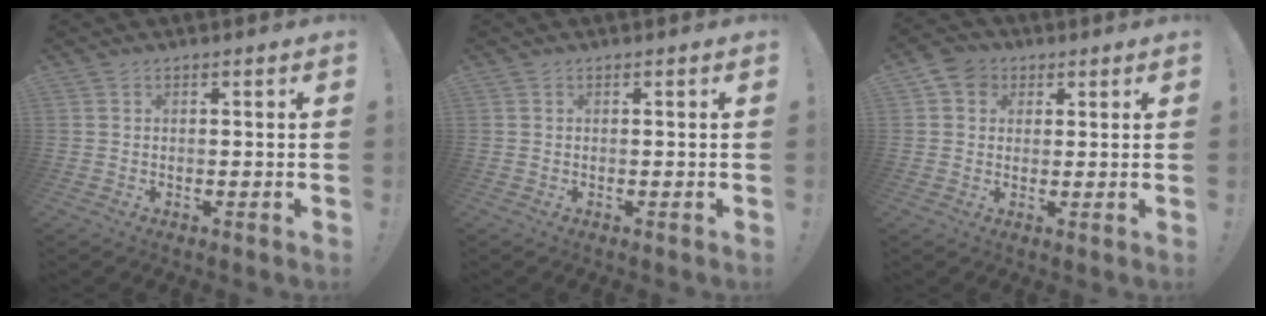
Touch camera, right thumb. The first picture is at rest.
{"total": 0.0}
{"total": 5.4, "force": [2.0, 4.7, 1.9], "torque": [-0.030, -0.004, 0.038]}